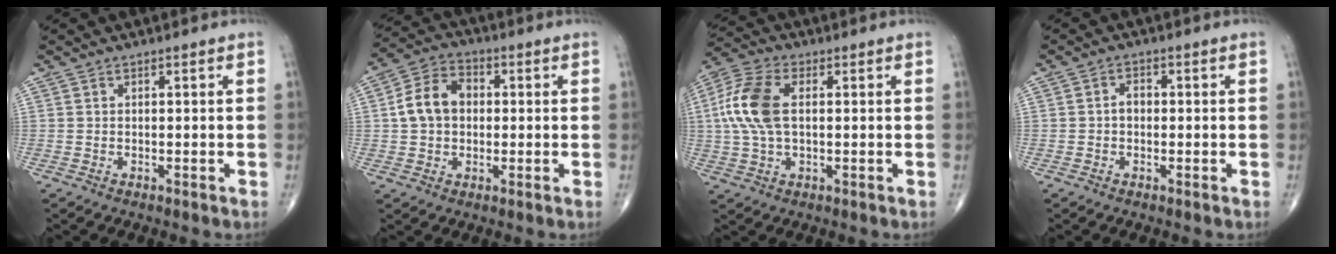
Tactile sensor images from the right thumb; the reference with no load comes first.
{"total": 9.1, "force": [0.6, 6.8, 6.0], "torque": [-0.100, 0.024, 0.002]}
{"total": 11.4, "force": [1.3, 6.3, 9.4], "torque": [-0.219, 0.017, 0.022]}
{"total": 2.2, "force": [-0.2, 1.5, 1.5], "torque": [-0.018, 0.009, -0.008]}